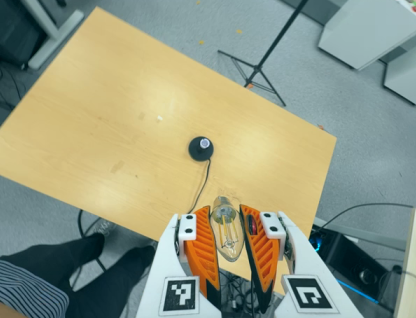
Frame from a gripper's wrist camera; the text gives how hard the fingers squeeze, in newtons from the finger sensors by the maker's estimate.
{"total": 21.6, "left": 24.1, "right": 19.1}